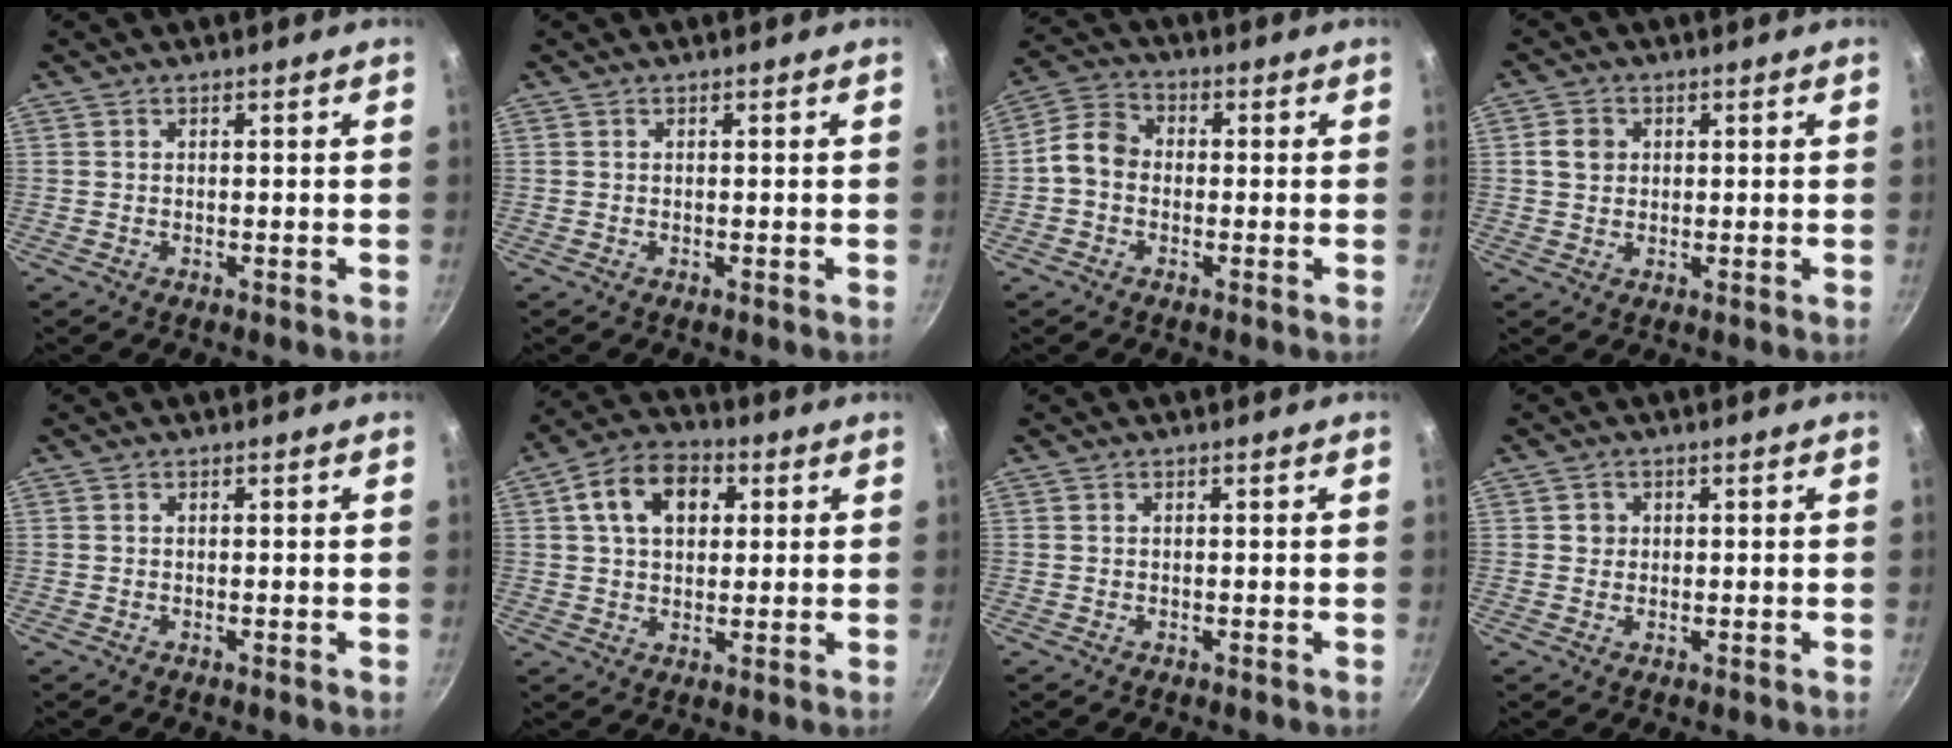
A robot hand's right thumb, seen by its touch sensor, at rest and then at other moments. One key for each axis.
{"total": 0.0}
{"total": 6.3, "fx": -0.9, "fy": 5.0, "fz": 3.7, "tx": -0.054, "ty": 0.023, "tz": -0.039}
{"total": 3.7, "fx": 0.7, "fy": 3.2, "fz": 1.8, "tx": -0.019, "ty": 0.005, "tz": 0.010}
{"total": 0.0}
{"total": 11.2, "fx": 3.2, "fy": 7.8, "fz": 7.4, "tx": -0.103, "ty": 0.011, "tz": 0.040}
{"total": 0.0}
{"total": 1.8, "fx": 0.3, "fy": 1.7, "fz": 0.4, "tx": 0.004, "ty": 0.003, "tz": 0.001}